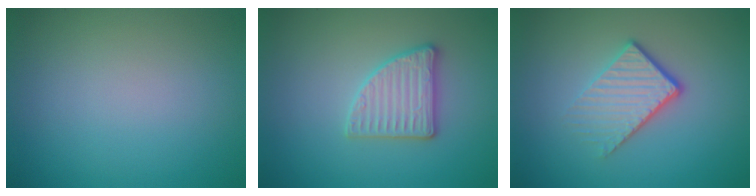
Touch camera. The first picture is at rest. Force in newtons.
{"total": 2.9, "press": 2.8, "slide": 0.5}
{"total": 3.9, "press": 2.7, "slide": 2.9}